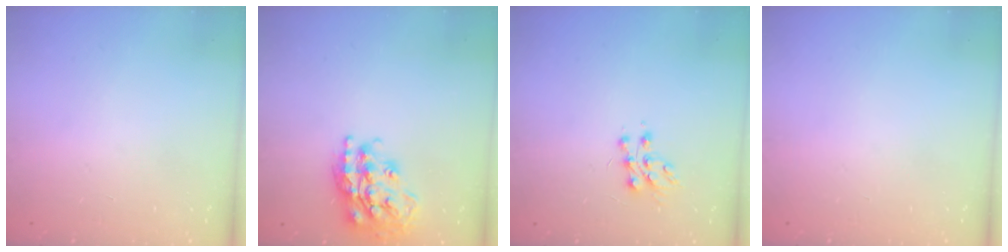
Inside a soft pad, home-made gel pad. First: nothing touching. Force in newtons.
{"total": 19.6, "press": 19.5, "slide": 1.7}
{"total": 7.9, "press": 7.8, "slide": 0.6}
{"total": 0.0}